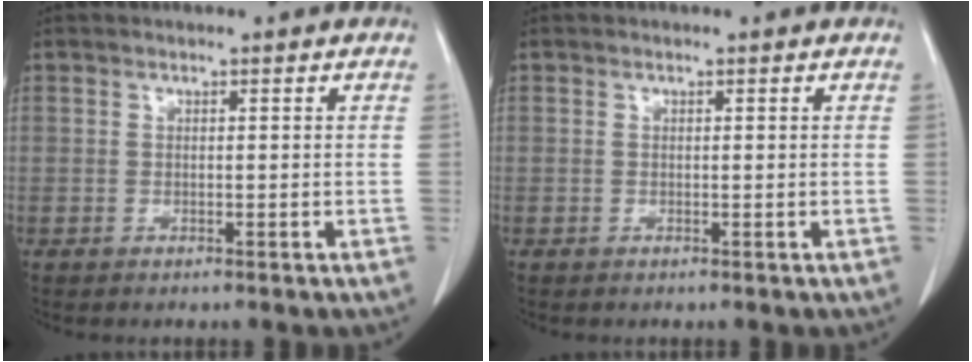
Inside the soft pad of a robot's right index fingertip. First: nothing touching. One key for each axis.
{"total": 0.0}